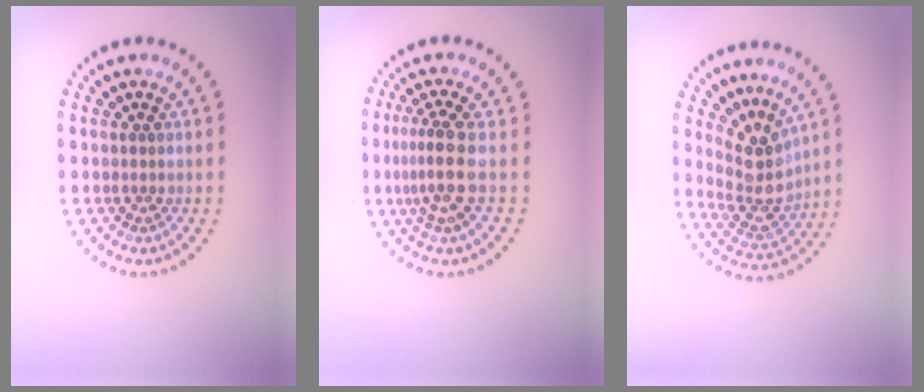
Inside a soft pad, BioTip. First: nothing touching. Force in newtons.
{"total": 3.2, "press": 2.4, "slide": 2.1}
{"total": 3.7, "press": 2.7, "slide": 2.5}